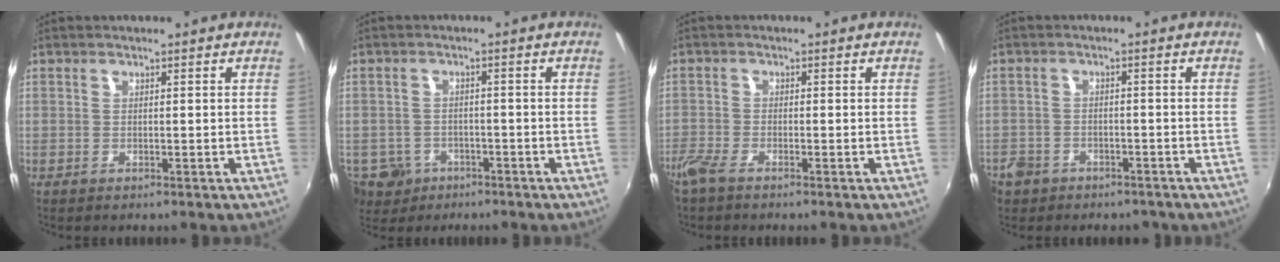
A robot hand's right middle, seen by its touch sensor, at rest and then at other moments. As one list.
[{"total": 7.9, "force": [-4.2, 6.1, 2.6], "torque": [-0.078, -0.005, -0.063]}, {"total": 3.4, "force": [-2.8, 0.7, 1.8], "torque": [-0.051, -0.008, -0.061]}, {"total": 7.6, "force": [-4.6, 5.7, 2.1], "torque": [-0.069, 0.012, -0.065]}]